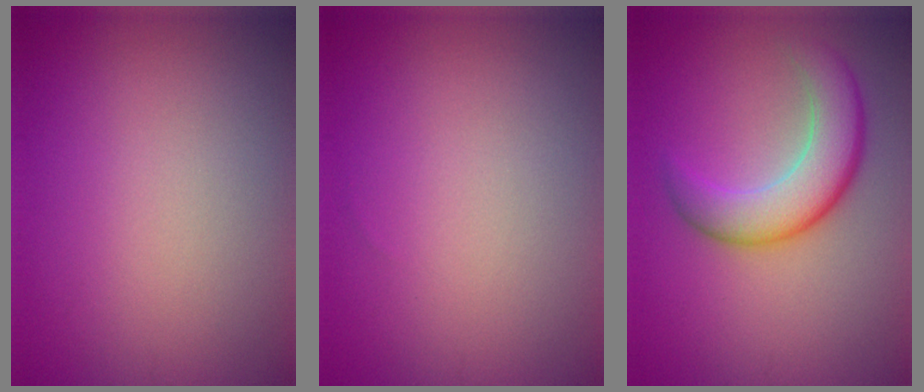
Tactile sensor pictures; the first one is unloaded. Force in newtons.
{"total": 0.0}
{"total": 5.7, "press": 5.7, "slide": 0.3}